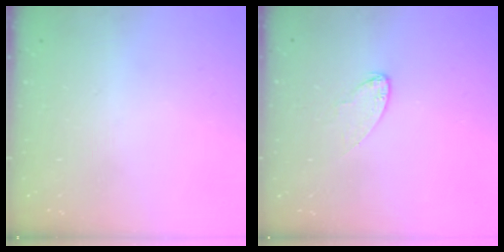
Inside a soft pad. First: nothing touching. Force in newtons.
{"total": 4.7, "press": 4.6, "slide": 0.4}